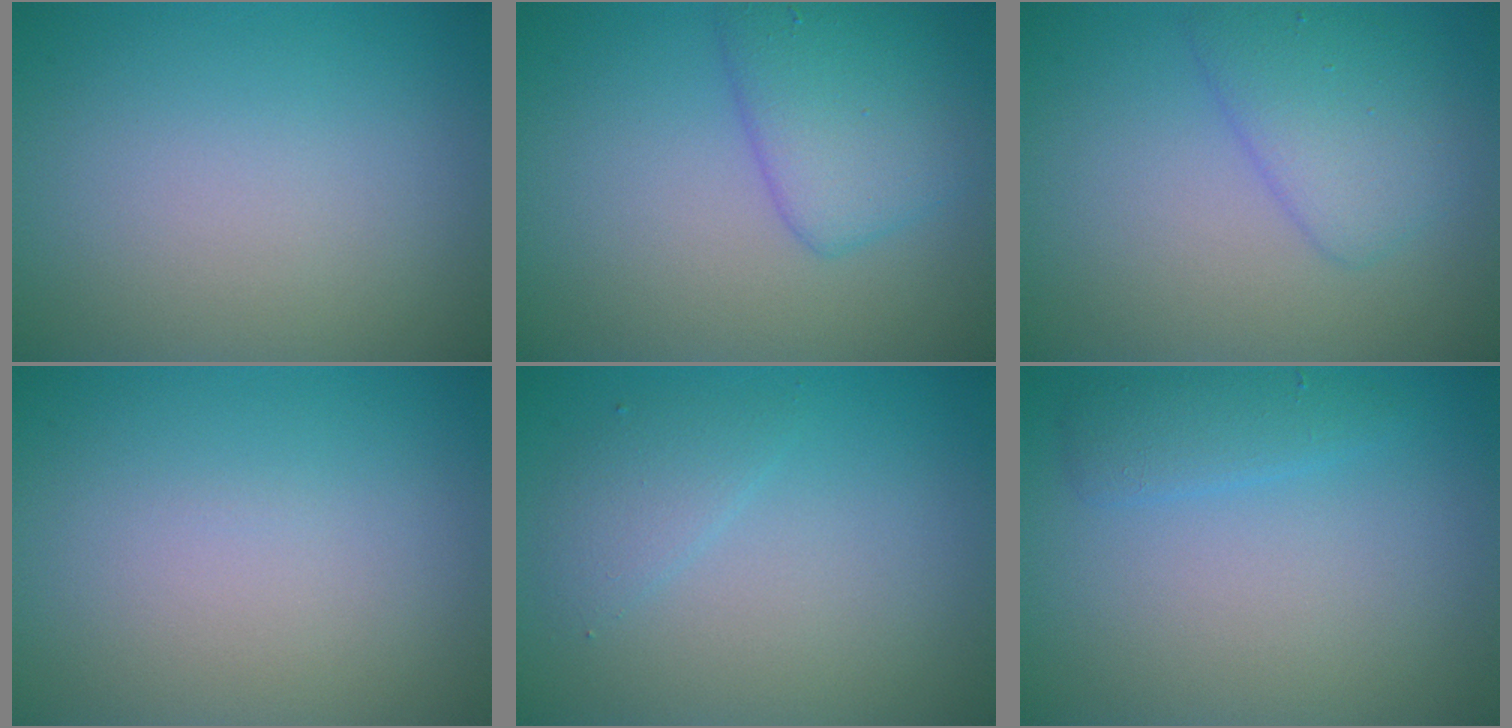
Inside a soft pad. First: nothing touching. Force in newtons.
{"total": 4.1, "press": 4.1, "slide": 0.3}
{"total": 3.4, "press": 3.4, "slide": 0.1}
{"total": 0.0}
{"total": 1.6, "press": 1.6, "slide": 0.3}
{"total": 1.8, "press": 1.8, "slide": 0.2}